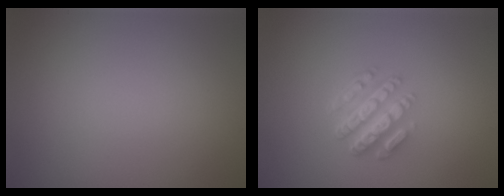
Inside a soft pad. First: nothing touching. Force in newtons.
{"total": 4.8, "press": 3.6, "slide": 3.2}